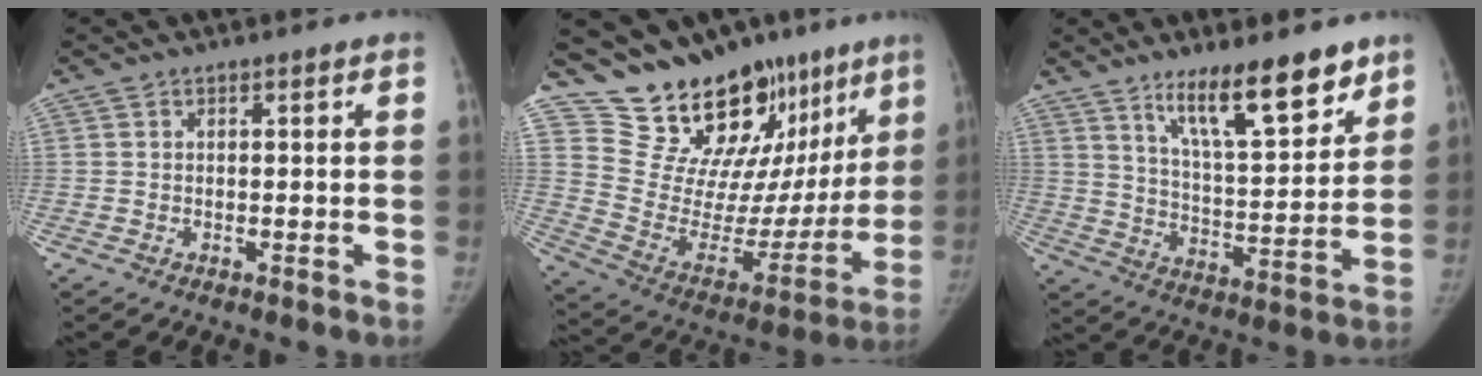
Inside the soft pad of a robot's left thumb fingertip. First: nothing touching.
{"total": 25.5, "force": [19.0, 11.9, 12.0], "torque": [-0.140, -0.097, 0.296]}
{"total": 15.3, "force": [10.7, 4.1, 10.2], "torque": [-0.132, -0.073, 0.183]}